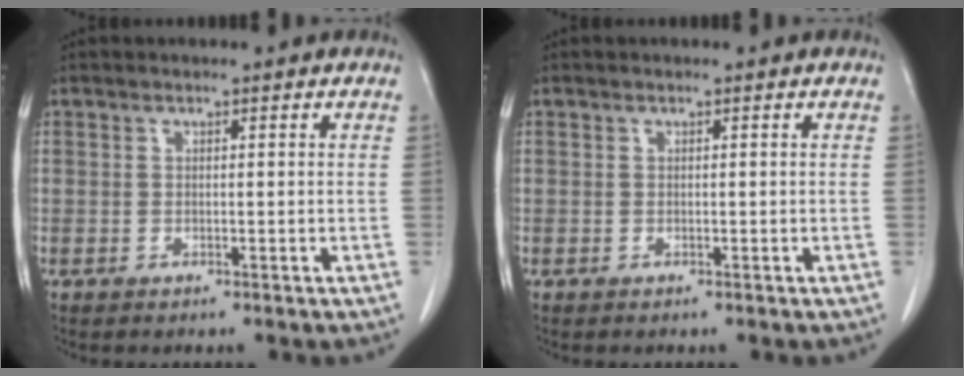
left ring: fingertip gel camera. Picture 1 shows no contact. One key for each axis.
{"total": 0.0}